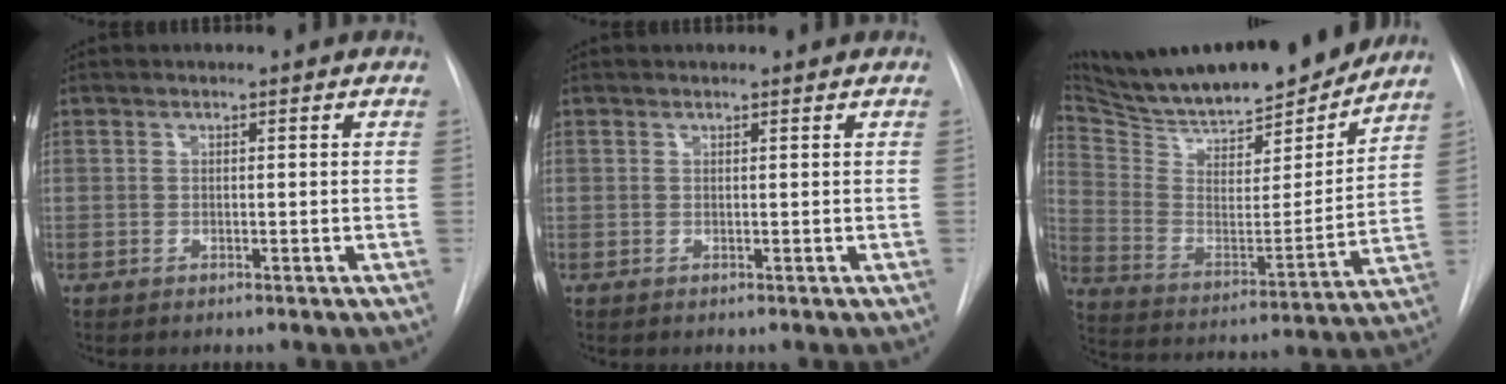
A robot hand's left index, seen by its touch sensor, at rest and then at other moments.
{"total": 0.7, "force": [0.7, 0.0, 0.0], "torque": [-0.005, 0.006, 0.011]}
{"total": 24.7, "force": [22.4, 4.2, 9.7], "torque": [-0.174, -0.029, 0.344]}